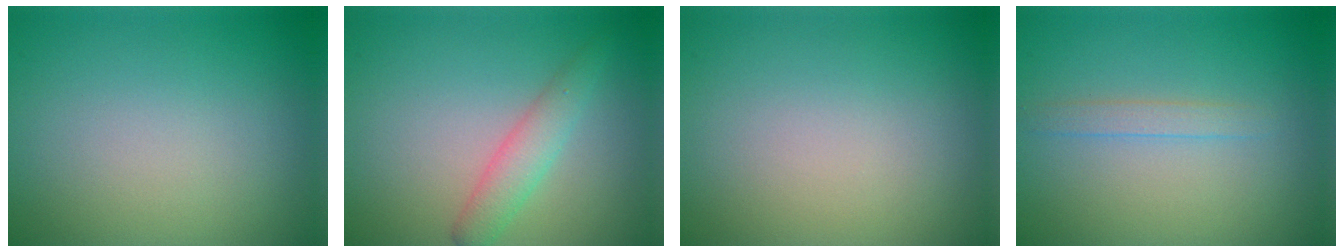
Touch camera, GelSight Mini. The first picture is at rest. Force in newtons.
{"total": 1.7, "press": 1.7, "slide": 0.1}
{"total": 0.0}
{"total": 1.1, "press": 1.1, "slide": 0.0}